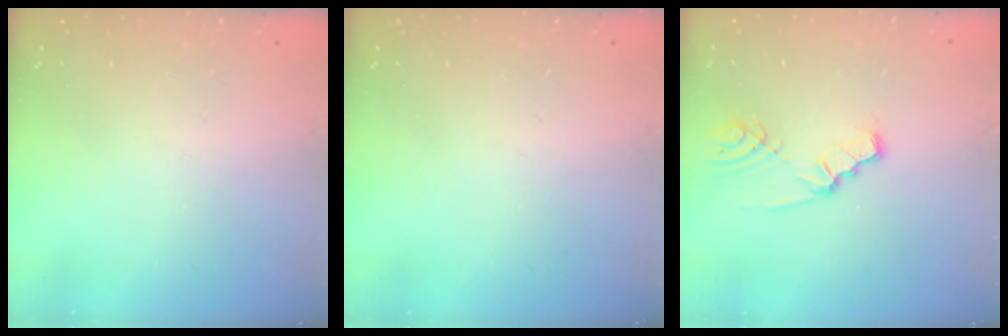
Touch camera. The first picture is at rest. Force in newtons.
{"total": 0.0}
{"total": 2.7, "press": 2.7, "slide": 0.3}